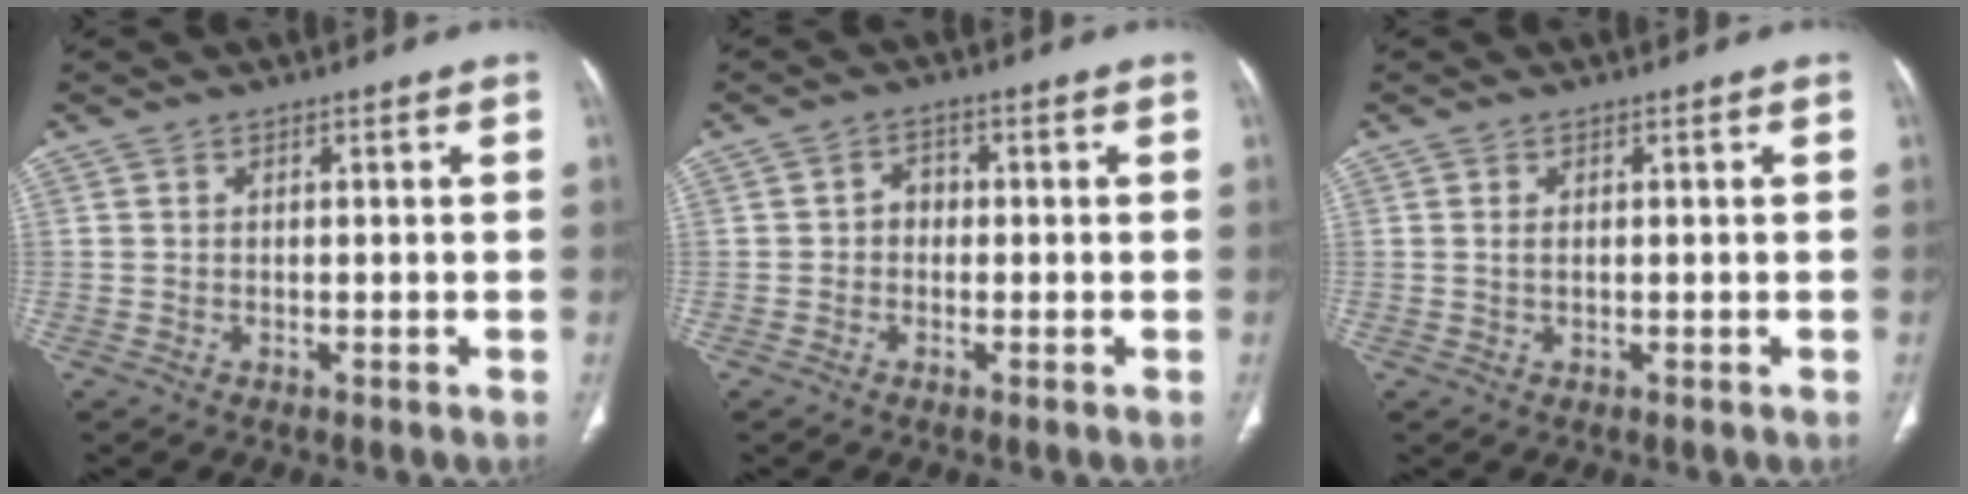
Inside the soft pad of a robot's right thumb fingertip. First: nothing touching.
{"total": 2.4, "force": [-0.3, 2.0, 1.3], "torque": [-0.005, 0.011, -0.013]}
{"total": 1.0, "force": [0.1, 0.4, 0.9], "torque": [-0.022, -0.001, 0.005]}